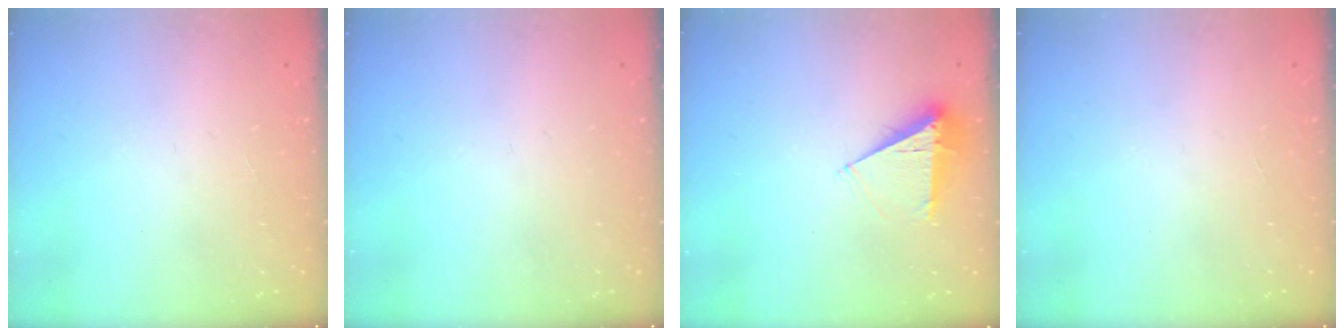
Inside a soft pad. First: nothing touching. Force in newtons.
{"total": 0.0}
{"total": 7.0, "press": 7.0, "slide": 0.4}
{"total": 0.0}